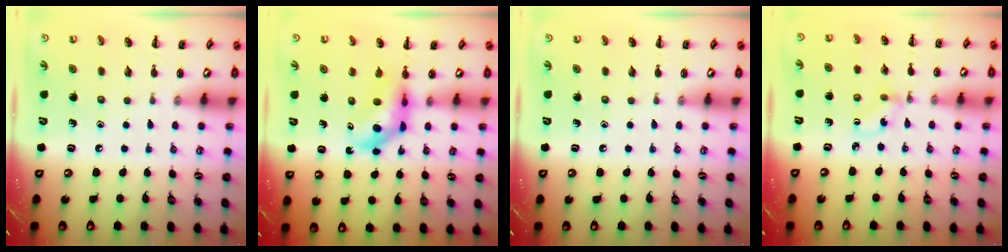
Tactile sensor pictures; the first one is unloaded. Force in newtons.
{"total": 5.7, "press": 5.5, "slide": 1.4}
{"total": 0.0}
{"total": 1.5, "press": 1.3, "slide": 0.7}